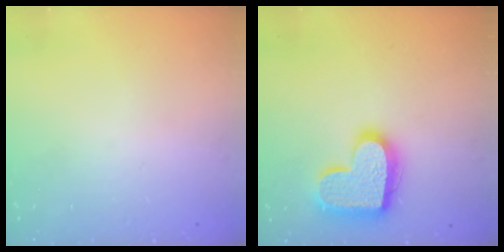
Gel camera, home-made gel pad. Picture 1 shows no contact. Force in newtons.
{"total": 18.5, "press": 18.5, "slide": 1.0}